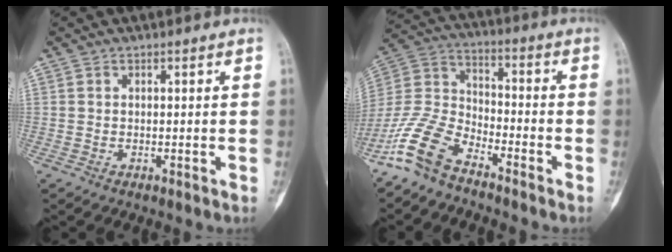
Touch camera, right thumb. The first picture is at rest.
{"total": 11.8, "force": [-8.6, 5.2, 6.1], "torque": [-0.132, 0.059, -0.181]}